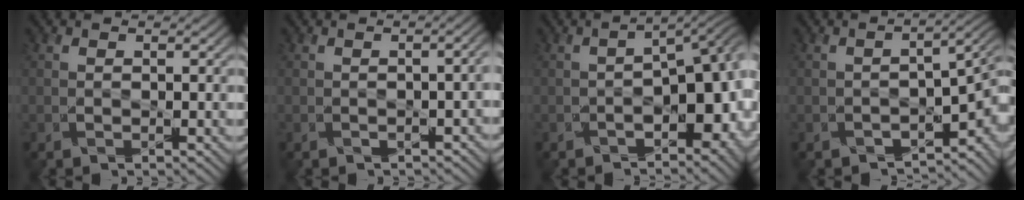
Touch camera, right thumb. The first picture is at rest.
{"total": 2.4, "force": [-0.8, 0.8, 2.1], "torque": [-0.029, -0.002, -0.006]}
{"total": 10.5, "force": [-2.9, 5.2, 8.7], "torque": [-0.109, -0.018, -0.036]}
{"total": 6.3, "force": [-3.2, 2.8, 4.6], "torque": [-0.060, -0.027, -0.043]}